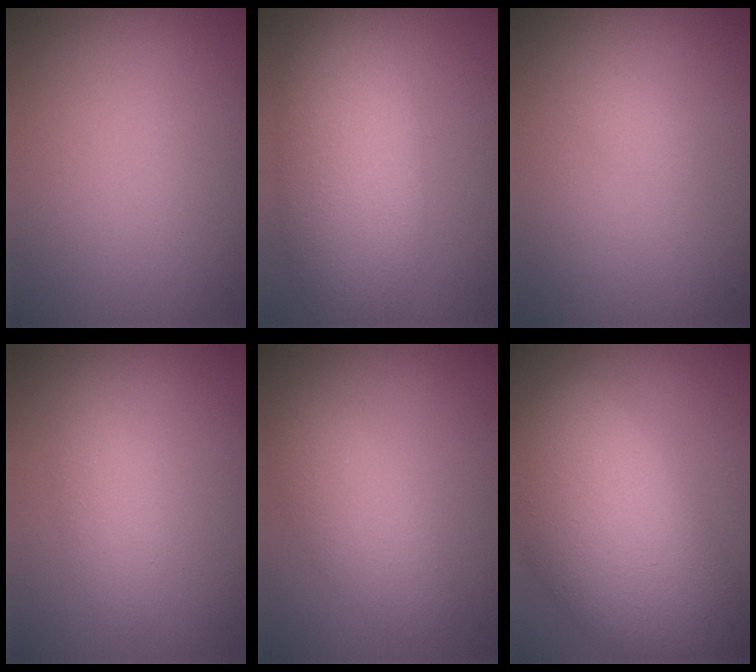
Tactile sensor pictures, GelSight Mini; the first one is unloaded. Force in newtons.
{"total": 7.3, "press": 7.3, "slide": 0.2}
{"total": 0.6, "press": 0.6, "slide": 0.1}
{"total": 2.0, "press": 2.0, "slide": 0.1}
{"total": 2.9, "press": 2.9, "slide": 0.0}
{"total": 11.4, "press": 11.4, "slide": 0.8}